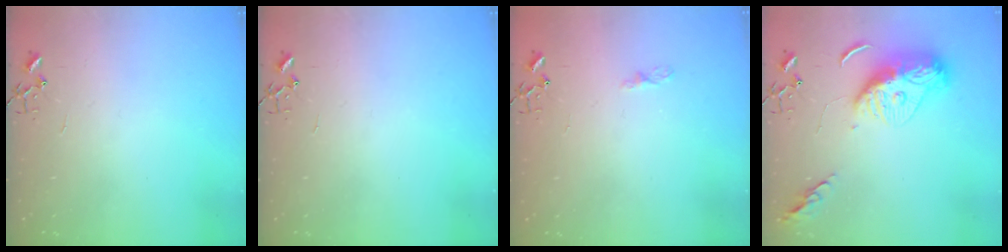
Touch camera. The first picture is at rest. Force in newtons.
{"total": 0.0}
{"total": 3.9, "press": 3.8, "slide": 0.5}
{"total": 12.7, "press": 12.7, "slide": 1.2}